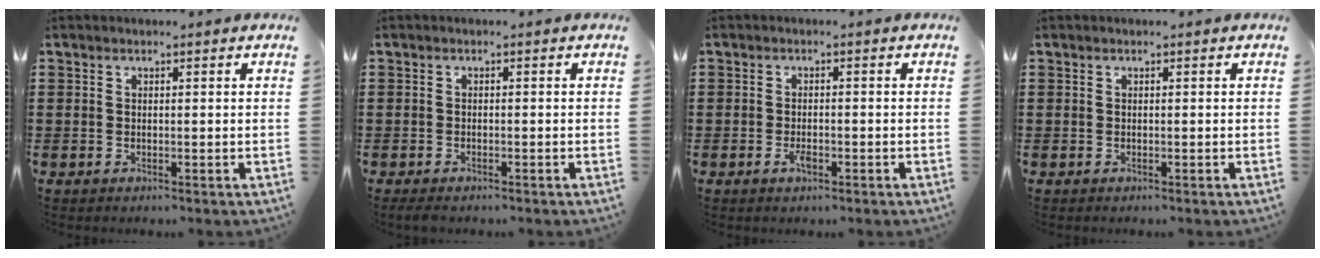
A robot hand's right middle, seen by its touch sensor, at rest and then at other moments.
{"total": 0.9, "force": [-0.7, 0.3, 0.4], "torque": [-0.010, -0.004, -0.014]}
{"total": 1.9, "force": [-0.9, 0.7, 1.5], "torque": [-0.037, -0.003, -0.020]}
{"total": 0.0}